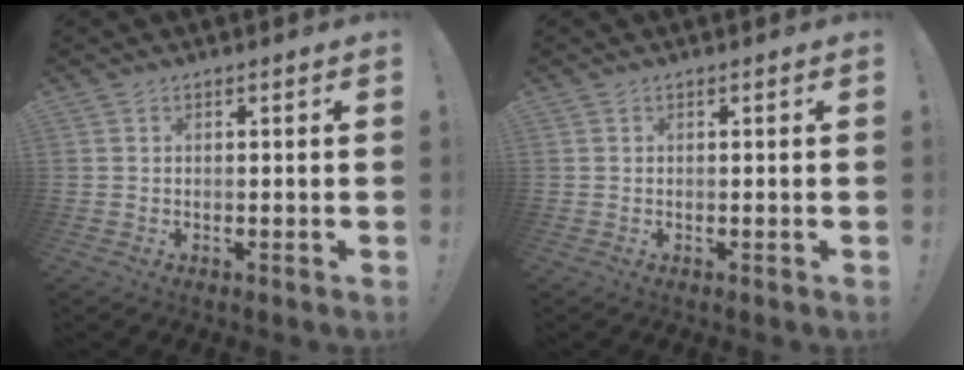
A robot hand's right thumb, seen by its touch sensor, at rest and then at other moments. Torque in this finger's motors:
{"motor_torque": [0.00, 0.00, 0.06, -0.11, 0.01]}